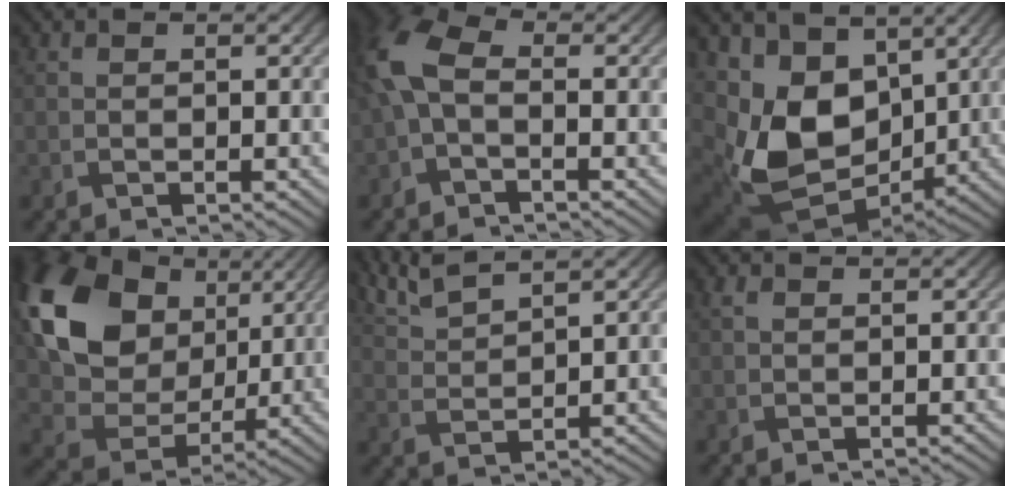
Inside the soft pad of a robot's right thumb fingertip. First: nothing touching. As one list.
[{"total": 6.6, "force": [-0.9, 3.6, 5.4], "torque": [-0.138, 0.013, -0.034]}, {"total": 12.4, "force": [1.0, 8.9, 8.6], "torque": [-0.214, -0.031, 0.021]}, {"total": 16.2, "force": [5.3, 11.9, 9.7], "torque": [-0.221, 0.017, 0.096]}, {"total": 5.0, "force": [4.1, 0.8, 2.7], "torque": [-0.061, 0.012, 0.089]}, {"total": 0.7, "force": [0.2, 0.4, 0.6], "torque": [-0.018, 0.000, 0.002]}]